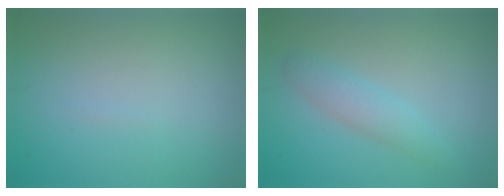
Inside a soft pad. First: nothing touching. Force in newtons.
{"total": 2.3, "press": 2.3, "slide": 0.0}